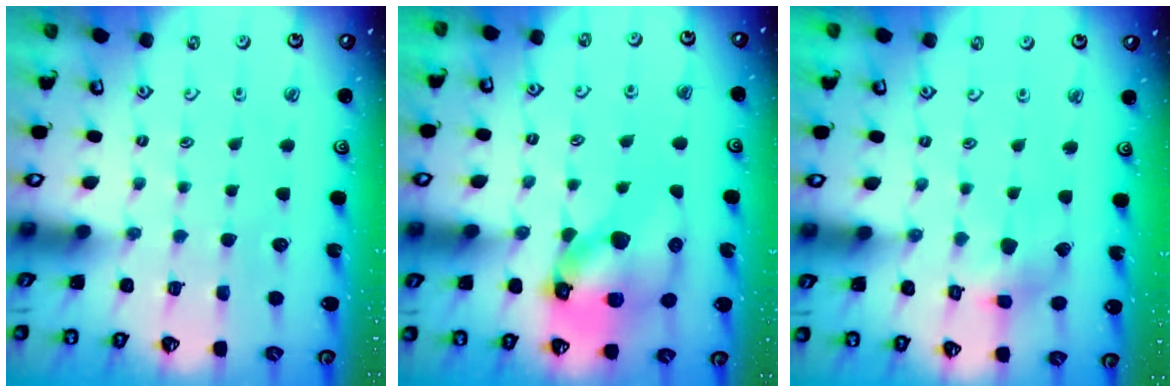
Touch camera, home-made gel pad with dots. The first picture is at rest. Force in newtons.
{"total": 15.5, "press": 15.3, "slide": 2.2}
{"total": 8.1, "press": 8.0, "slide": 1.0}